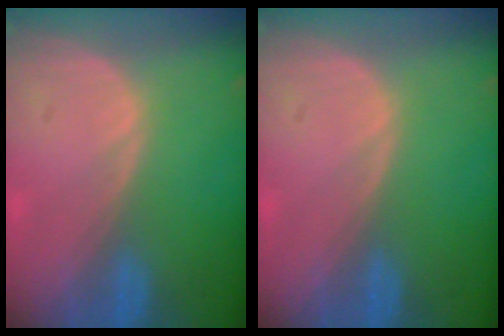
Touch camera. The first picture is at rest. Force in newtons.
{"total": 0.0}